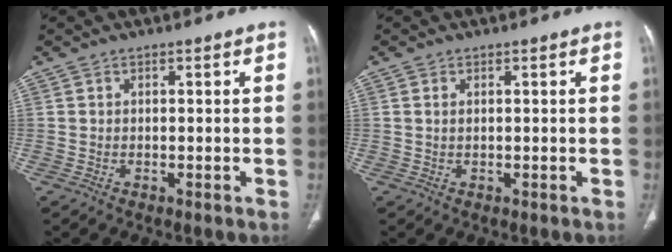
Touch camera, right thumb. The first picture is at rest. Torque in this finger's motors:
{"motor_torque": [0.12, -0.35, -0.24, -0.06, 0.01]}